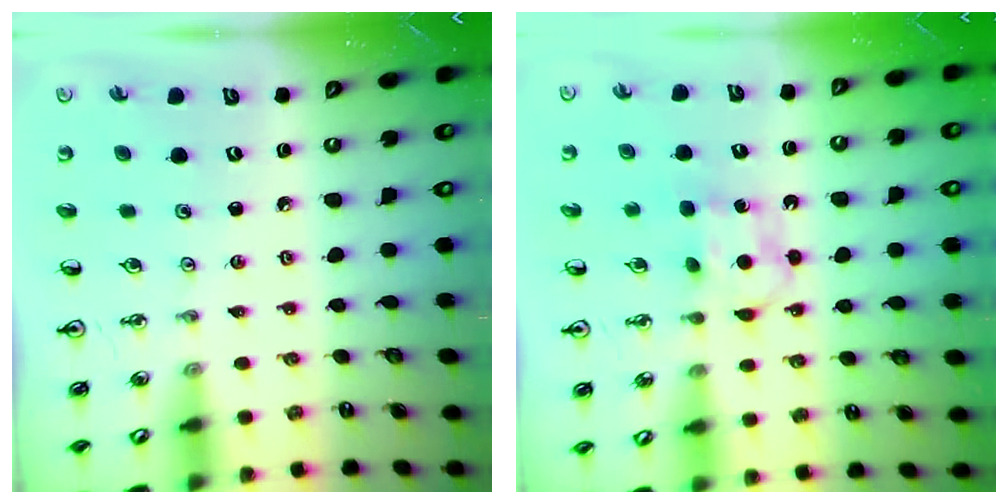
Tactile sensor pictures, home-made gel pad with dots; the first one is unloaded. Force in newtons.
{"total": 6.3, "press": 6.3, "slide": 0.6}